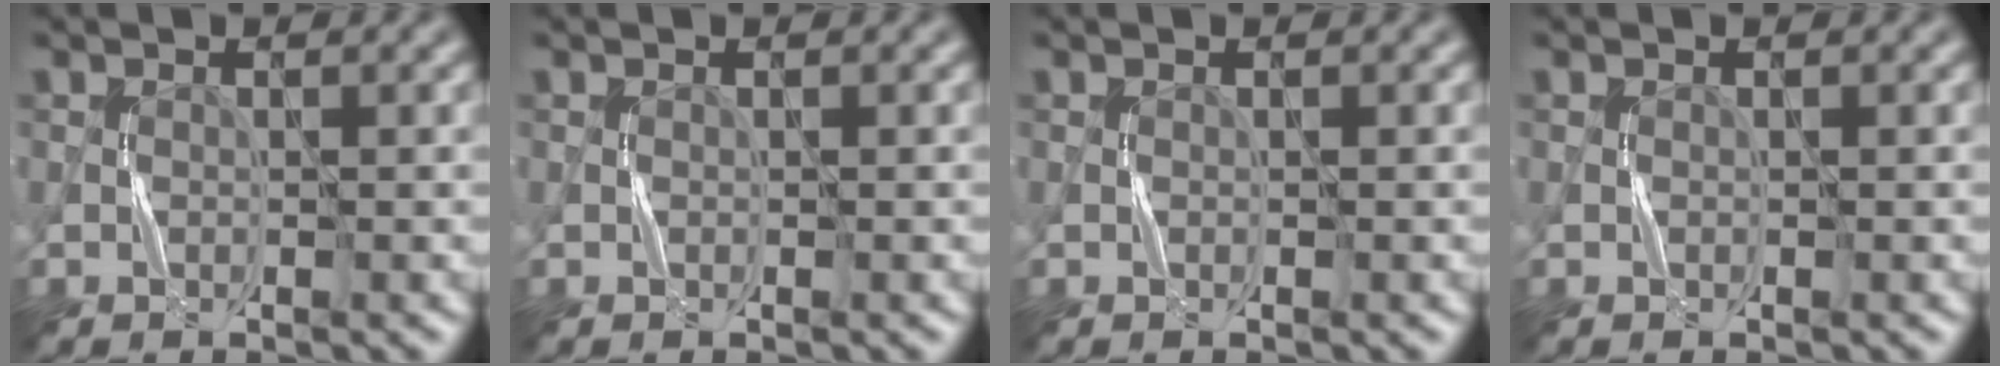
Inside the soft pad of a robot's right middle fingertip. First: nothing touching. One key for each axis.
{"total": 0.0}
{"total": 0.0}
{"total": 0.0}